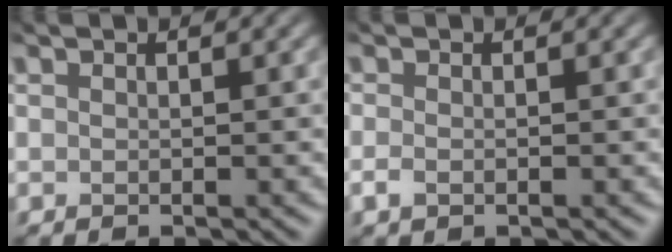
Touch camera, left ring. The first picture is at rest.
{"total": 0.7, "force": [-0.3, 0.1, 0.6], "torque": [-0.019, -0.002, 0.000]}